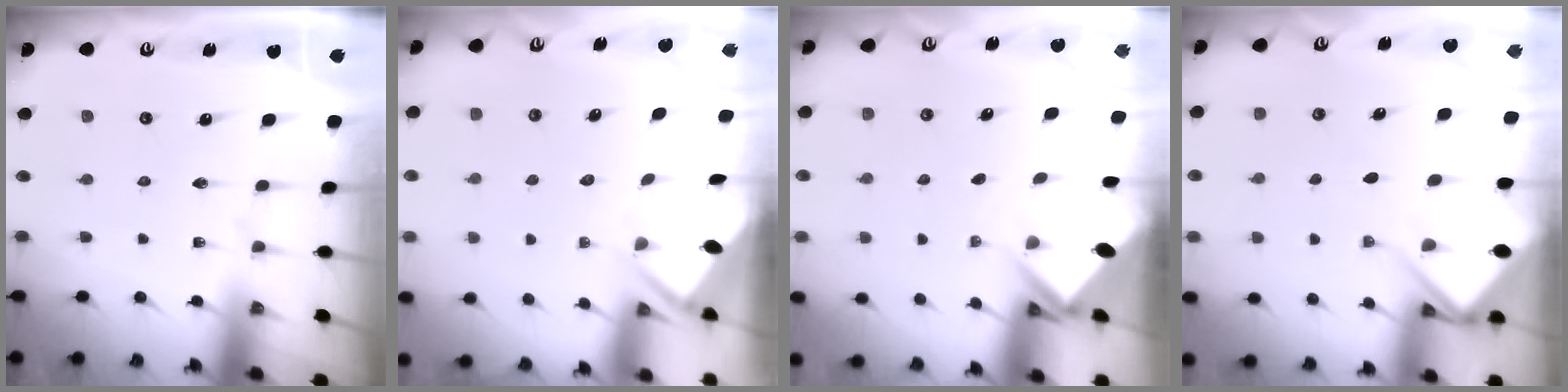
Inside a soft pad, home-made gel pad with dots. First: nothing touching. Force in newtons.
{"total": 3.5, "press": 3.4, "slide": 0.3}
{"total": 2.7, "press": 2.7, "slide": 0.1}
{"total": 7.3, "press": 7.3, "slide": 0.7}